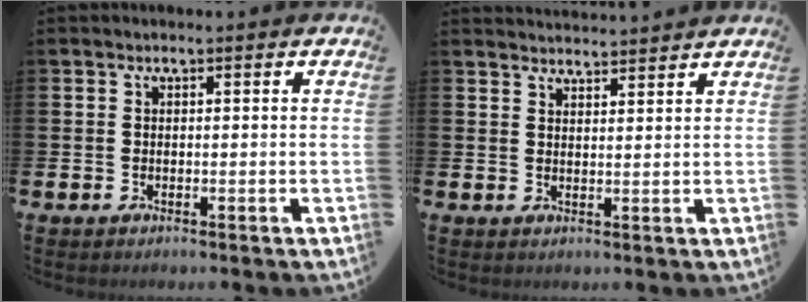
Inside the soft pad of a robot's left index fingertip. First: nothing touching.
{"total": 2.9, "force": [2.9, -0.1, -0.1], "torque": [0.002, -0.019, 0.052]}